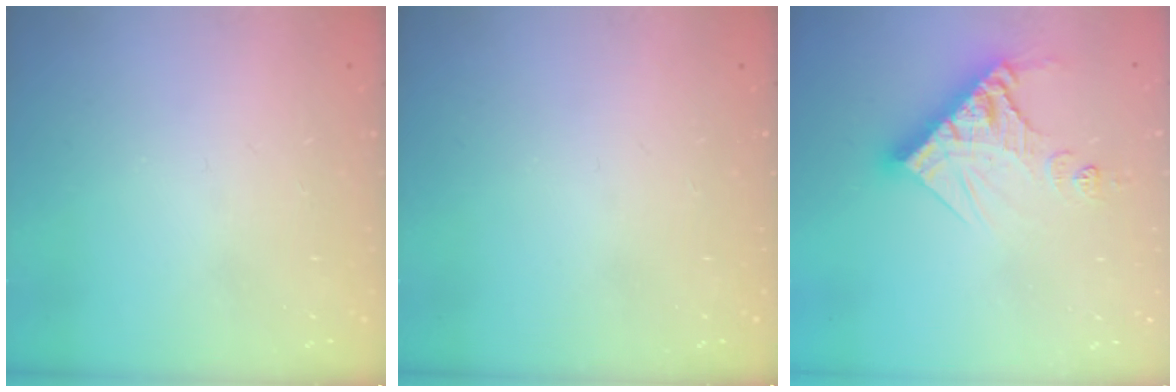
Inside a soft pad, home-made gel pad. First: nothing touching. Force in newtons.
{"total": 0.0}
{"total": 13.7, "press": 13.6, "slide": 1.6}